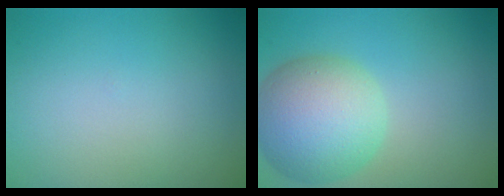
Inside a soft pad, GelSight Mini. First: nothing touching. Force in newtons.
{"total": 7.7, "press": 7.7, "slide": 0.4}